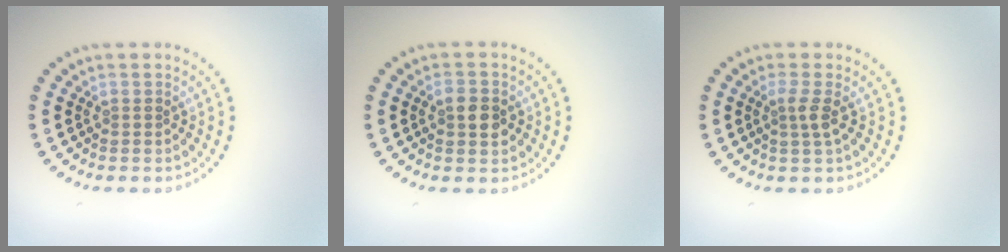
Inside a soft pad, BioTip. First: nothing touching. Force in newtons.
{"total": 2.2, "press": 2.2, "slide": 0.1}
{"total": 1.6, "press": 1.1, "slide": 1.1}